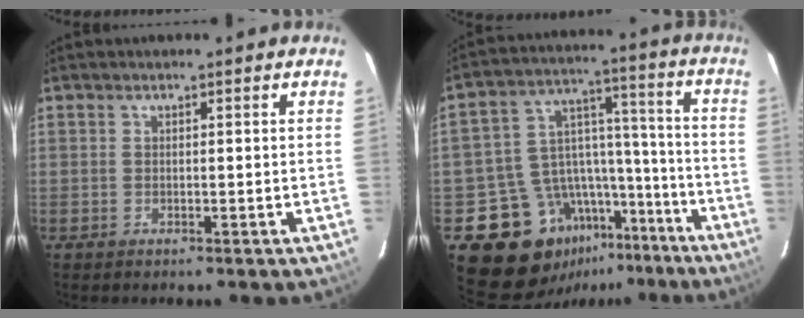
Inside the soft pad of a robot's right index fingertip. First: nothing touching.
{"total": 18.6, "force": [-13.5, 11.3, 5.9], "torque": [-0.130, 0.058, -0.191]}